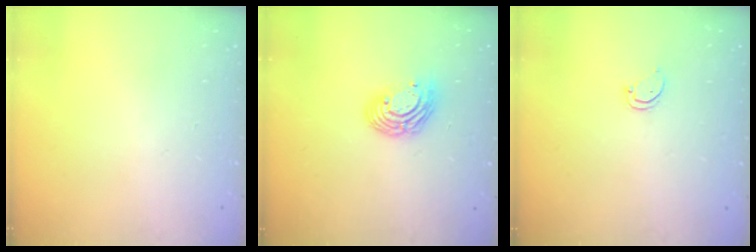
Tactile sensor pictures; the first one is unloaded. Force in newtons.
{"total": 9.5, "press": 9.4, "slide": 1.7}
{"total": 2.6, "press": 2.6, "slide": 0.3}